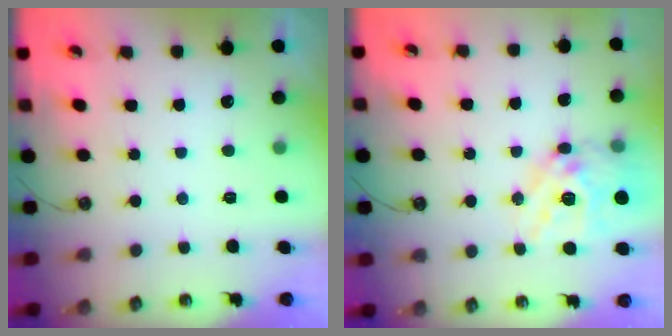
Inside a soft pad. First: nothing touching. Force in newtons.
{"total": 17.8, "press": 17.7, "slide": 1.7}